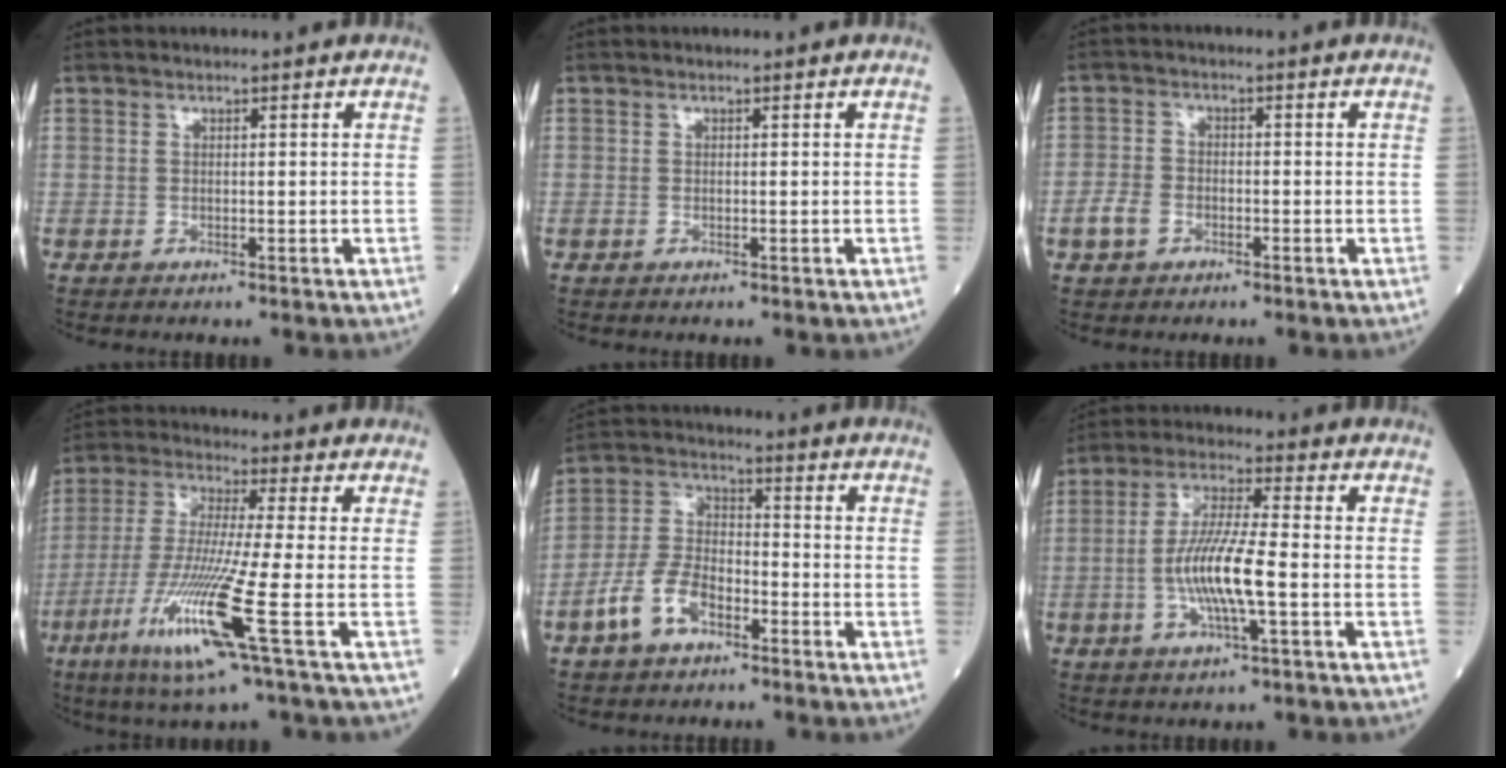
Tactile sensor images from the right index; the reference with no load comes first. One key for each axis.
{"total": 0.0}
{"total": 3.6, "fx": -1.7, "fy": 2.5, "fz": 1.9, "tx": -0.045, "ty": 0.005, "tz": -0.031}
{"total": 13.7, "fx": -5.3, "fy": -1.1, "fz": 12.6, "tx": -0.266, "ty": -0.032, "tz": -0.107}
{"total": 8.4, "fx": -4.5, "fy": 4.2, "fz": 5.7, "tx": -0.132, "ty": 0.013, "tz": -0.091}
{"total": 10.0, "fx": -2.1, "fy": 0.9, "fz": 9.7, "tx": -0.192, "ty": -0.002, "tz": -0.044}